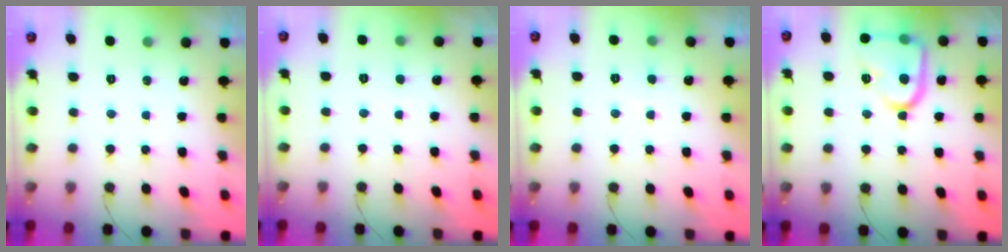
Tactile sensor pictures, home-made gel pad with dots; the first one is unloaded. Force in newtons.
{"total": 2.2, "press": 2.2, "slide": 0.2}
{"total": 2.0, "press": 2.0, "slide": 0.3}
{"total": 16.6, "press": 16.6, "slide": 1.3}